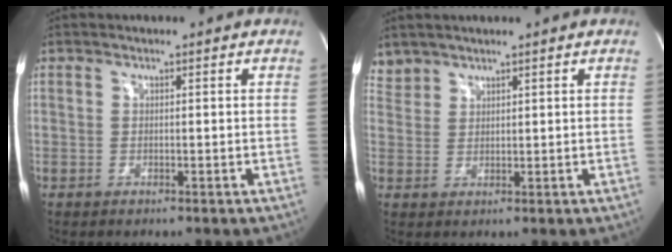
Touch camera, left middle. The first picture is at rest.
{"total": 2.6, "force": [2.4, 1.0, -0.4], "torque": [0.007, 0.012, 0.050]}